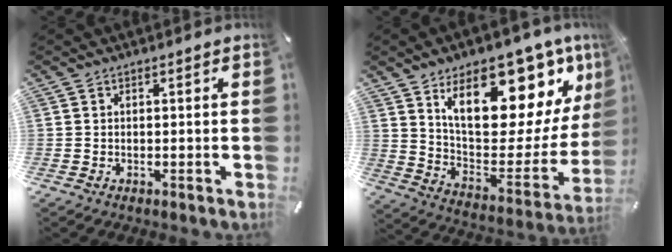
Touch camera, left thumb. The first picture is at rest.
{"total": 21.8, "force": [14.2, 10.1, 13.0], "torque": [-0.188, -0.101, 0.241]}